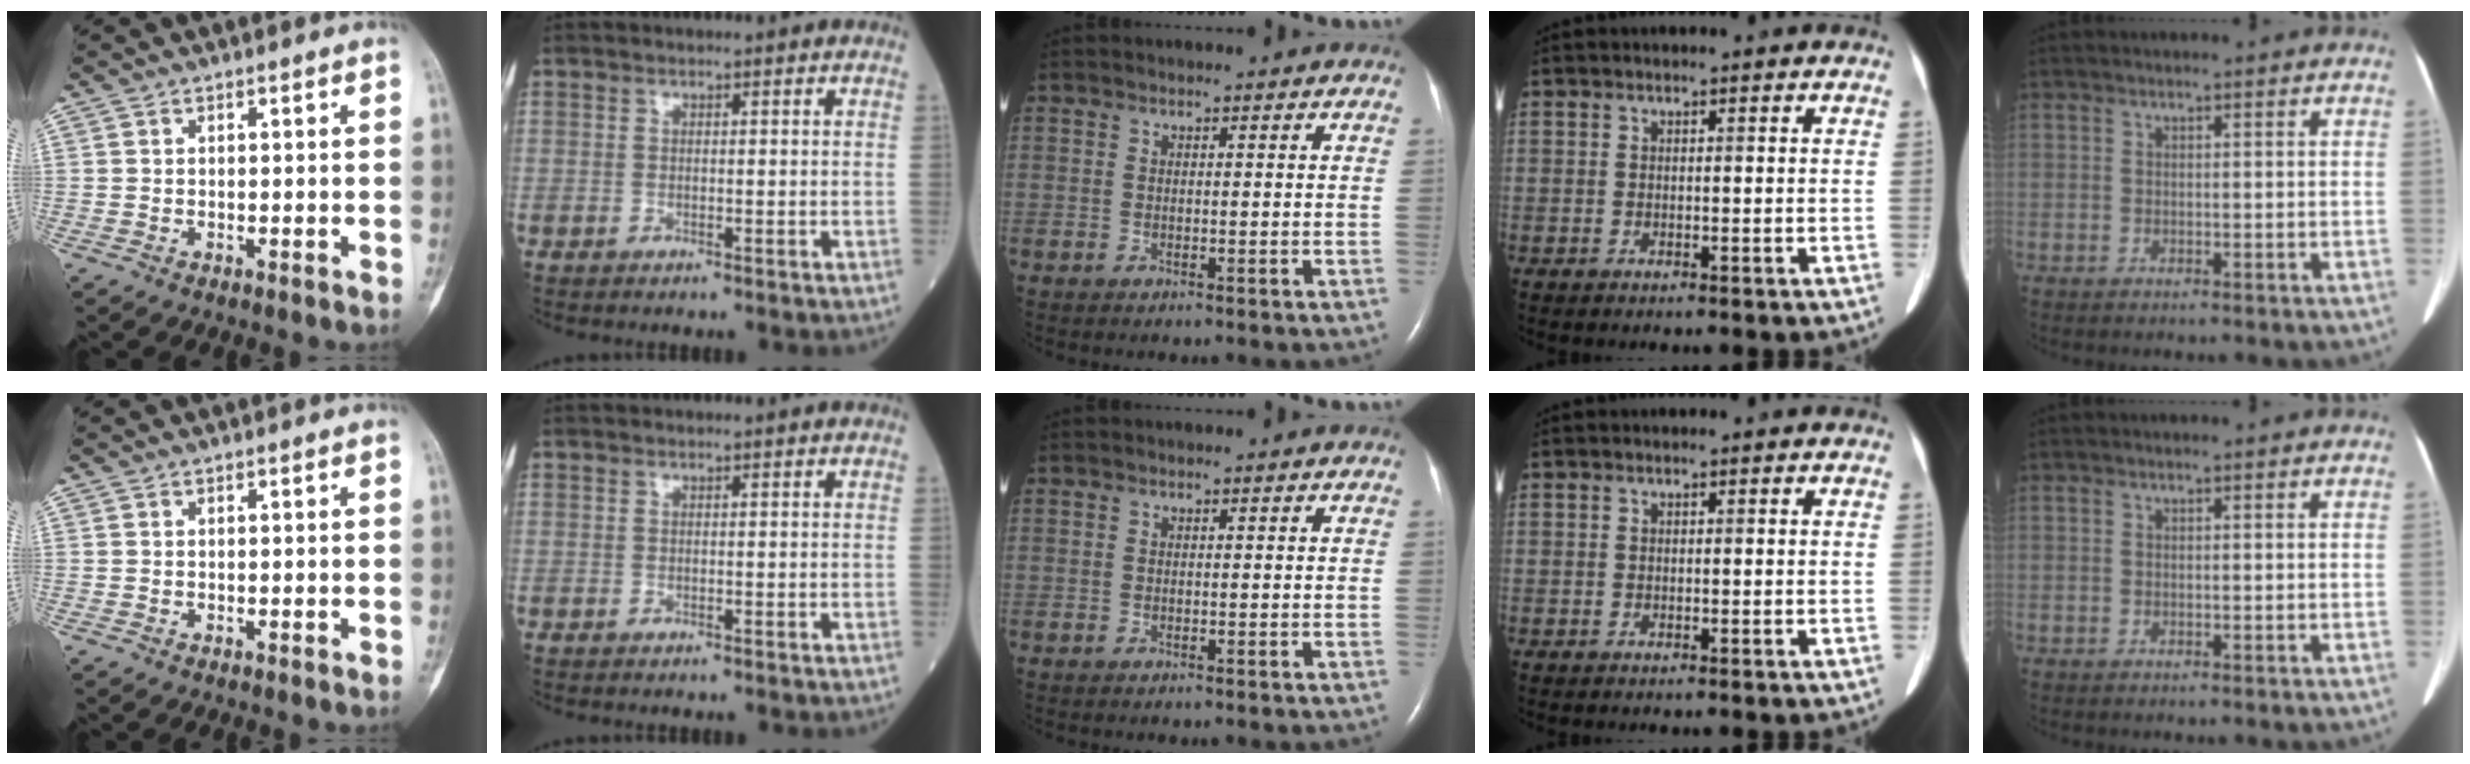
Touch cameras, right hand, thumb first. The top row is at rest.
{}